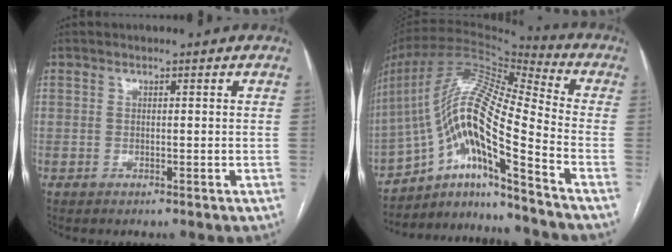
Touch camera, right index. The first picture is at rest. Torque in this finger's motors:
{"motor_torque": [0.88, -0.31, 0.63, 0.21]}